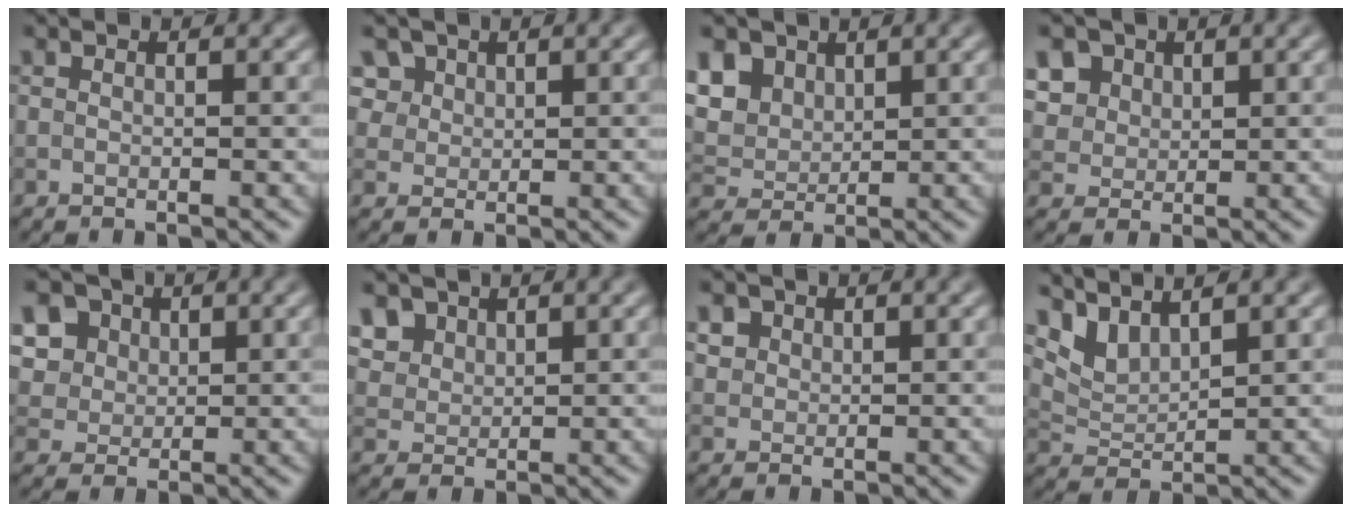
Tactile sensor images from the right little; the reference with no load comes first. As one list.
[{"total": 5.7, "force": [3.2, 4.1, 2.3], "torque": [-0.061, 0.006, 0.055]}, {"total": 6.0, "force": [2.9, 4.3, 2.9], "torque": [-0.097, 0.009, 0.055]}, {"total": 8.6, "force": [4.3, 6.4, 3.8], "torque": [-0.091, 0.022, 0.065]}, {"total": 11.9, "force": [5.6, 9.1, 5.2], "torque": [-0.137, 0.028, 0.088]}, {"total": 5.8, "force": [3.3, 4.1, 2.5], "torque": [-0.086, 0.005, 0.066]}, {"total": 2.3, "force": [1.1, 1.9, 0.8], "torque": [-0.027, 0.003, 0.028]}, {"total": 3.2, "force": [2.9, 0.8, 1.2], "torque": [-0.036, -0.006, 0.066]}]